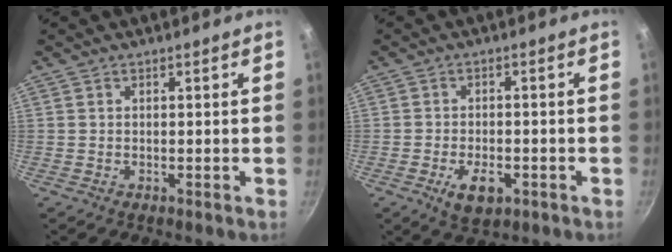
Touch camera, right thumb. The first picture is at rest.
{"total": 6.3, "force": [-2.6, 3.3, 4.7], "torque": [-0.072, 0.010, -0.035]}